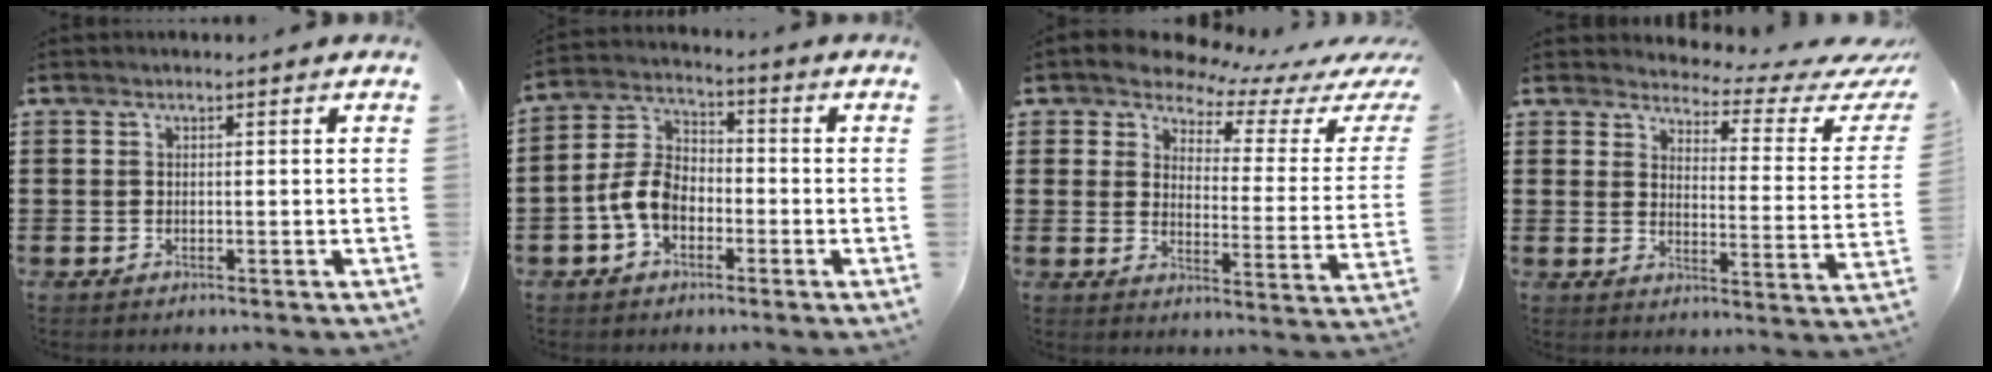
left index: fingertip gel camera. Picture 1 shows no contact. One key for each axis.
{"total": 6.9, "fx": -2.8, "fy": 4.5, "fz": 4.3, "tx": -0.121, "ty": 0.006, "tz": -0.065}
{"total": 5.7, "fx": 5.1, "fy": 2.0, "fz": 1.4, "tx": -0.045, "ty": -0.037, "tz": 0.085}
{"total": 3.5, "fx": 3.0, "fy": 0.9, "fz": 1.4, "tx": -0.034, "ty": -0.030, "tz": 0.042}